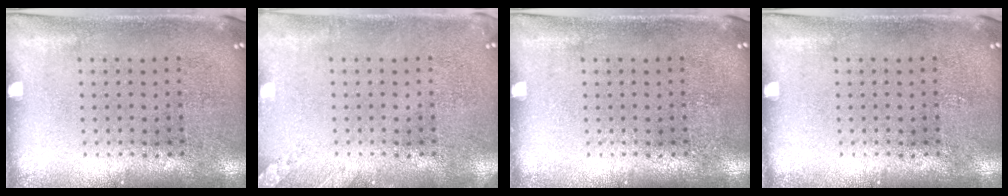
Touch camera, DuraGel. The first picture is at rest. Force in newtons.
{"total": 1.3, "press": 1.3, "slide": 0.2}
{"total": 0.0}
{"total": 0.0}